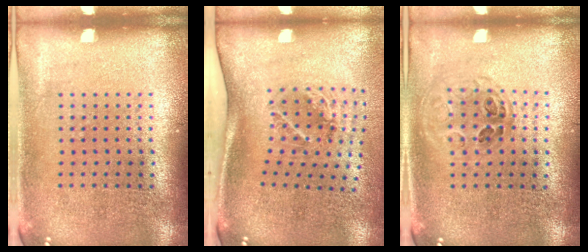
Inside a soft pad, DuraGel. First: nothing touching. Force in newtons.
{"total": 2.1, "press": 1.3, "slide": 1.7}
{"total": 1.1, "press": 1.0, "slide": 0.5}